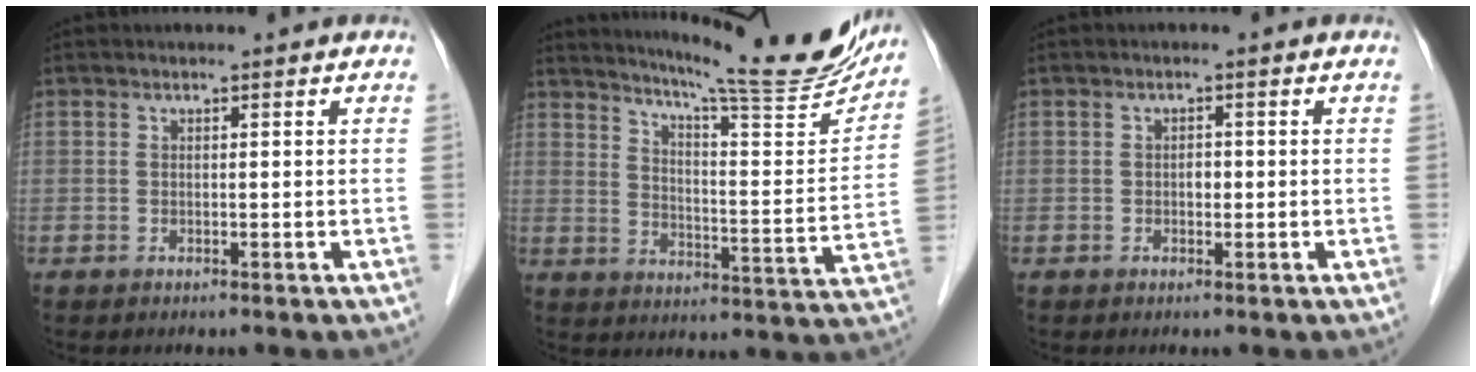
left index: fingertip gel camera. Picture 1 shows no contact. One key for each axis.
{"total": 21.4, "fx": 19.2, "fy": 0.9, "fz": 9.5, "tx": -0.142, "ty": -0.062, "tz": 0.250}
{"total": 1.1, "fx": -0.2, "fy": 0.7, "fz": 0.9, "tx": -0.011, "ty": 0.003, "tz": -0.005}